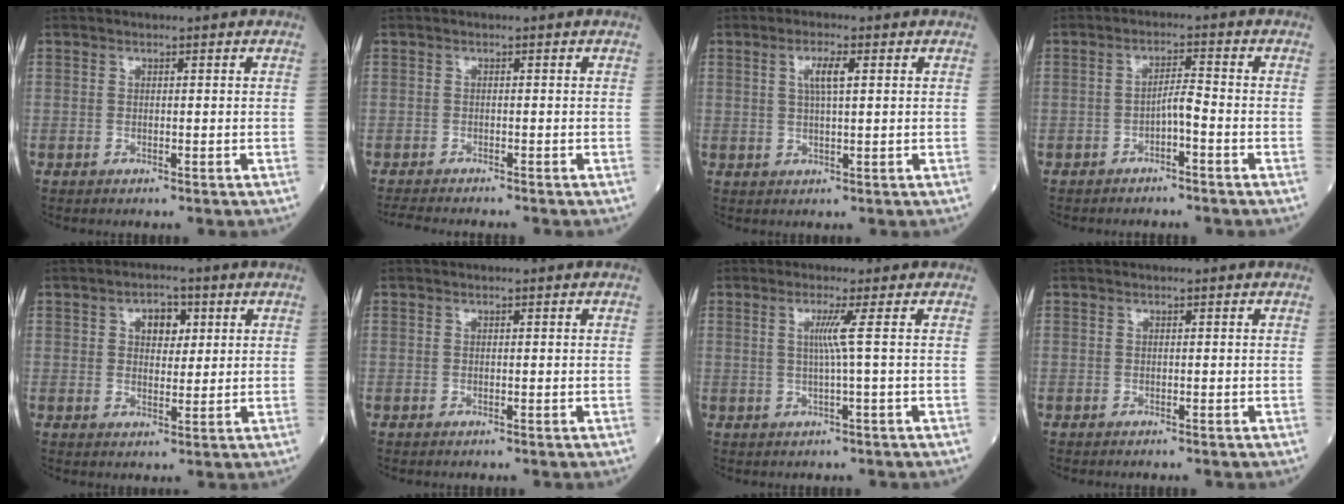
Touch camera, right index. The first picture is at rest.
{"total": 3.2, "force": [-3.1, 0.2, 0.8], "torque": [-0.017, -0.016, -0.054]}
{"total": 3.5, "force": [1.2, 0.5, 3.3], "torque": [-0.065, 0.002, 0.020]}
{"total": 2.6, "force": [-1.5, 0.2, 2.1], "torque": [-0.037, 0.005, -0.026]}
{"total": 4.4, "force": [1.7, 2.6, 3.1], "torque": [-0.047, 0.009, 0.025]}
{"total": 0.0}
{"total": 2.9, "force": [0.4, -1.3, 2.5], "torque": [-0.052, -0.003, 0.010]}
{"total": 0.0}